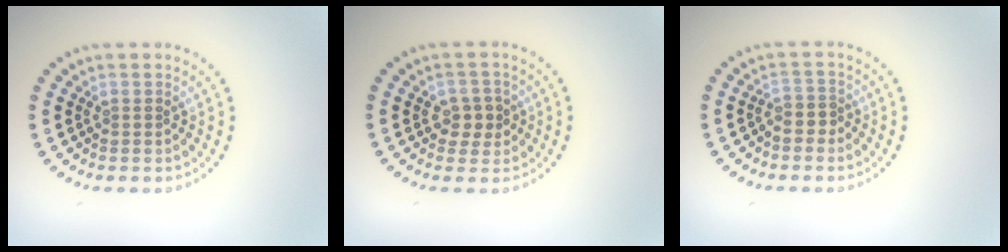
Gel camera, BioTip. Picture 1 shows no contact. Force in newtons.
{"total": 2.4, "press": 2.3, "slide": 0.8}
{"total": 1.5, "press": 1.2, "slide": 1.0}